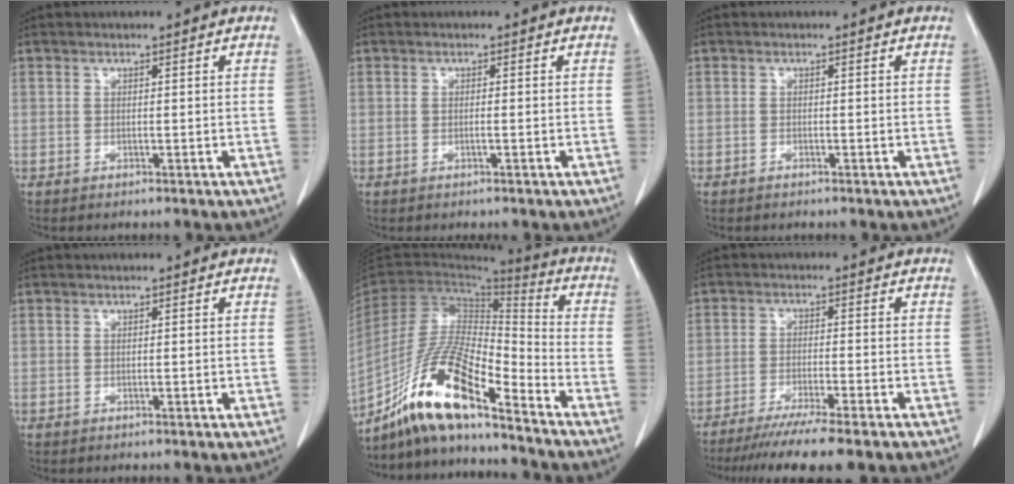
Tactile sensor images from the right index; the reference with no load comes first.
{"total": 0.6, "force": [-0.2, -0.1, 0.6], "torque": [-0.010, 0.001, -0.003]}
{"total": 0.0}
{"total": 0.0}
{"total": 16.5, "force": [-12.1, 2.4, 11.0], "torque": [-0.210, -0.003, -0.220]}
{"total": 10.8, "force": [-8.9, -0.5, 6.2], "torque": [-0.078, -0.029, -0.139]}